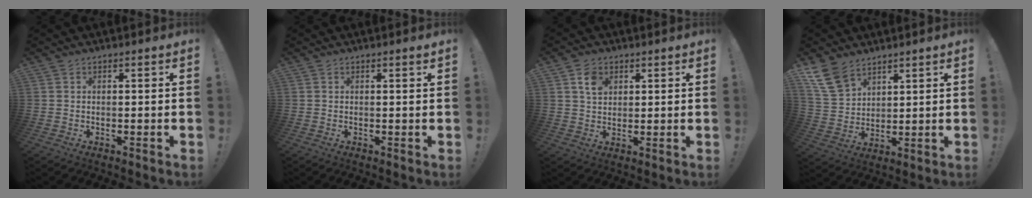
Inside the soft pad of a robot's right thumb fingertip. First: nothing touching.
{"total": 1.0, "force": [0.6, -0.2, 0.8], "torque": [-0.006, -0.003, 0.007]}
{"total": 5.6, "force": [2.8, 4.1, 2.6], "torque": [-0.038, -0.003, 0.049]}
{"total": 10.8, "force": [7.9, 6.1, 4.2], "torque": [-0.088, -0.039, 0.159]}